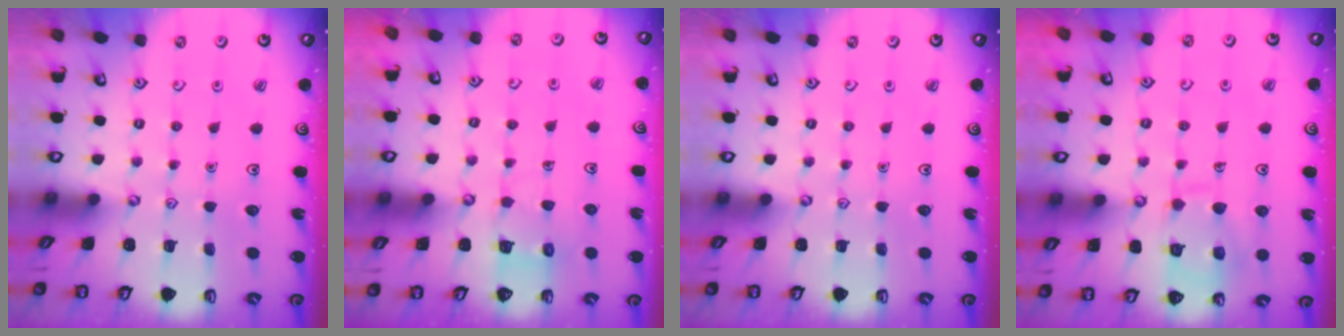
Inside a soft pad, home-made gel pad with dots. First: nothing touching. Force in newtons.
{"total": 4.9, "press": 4.9, "slide": 0.4}
{"total": 0.0}
{"total": 11.9, "press": 11.9, "slide": 1.1}